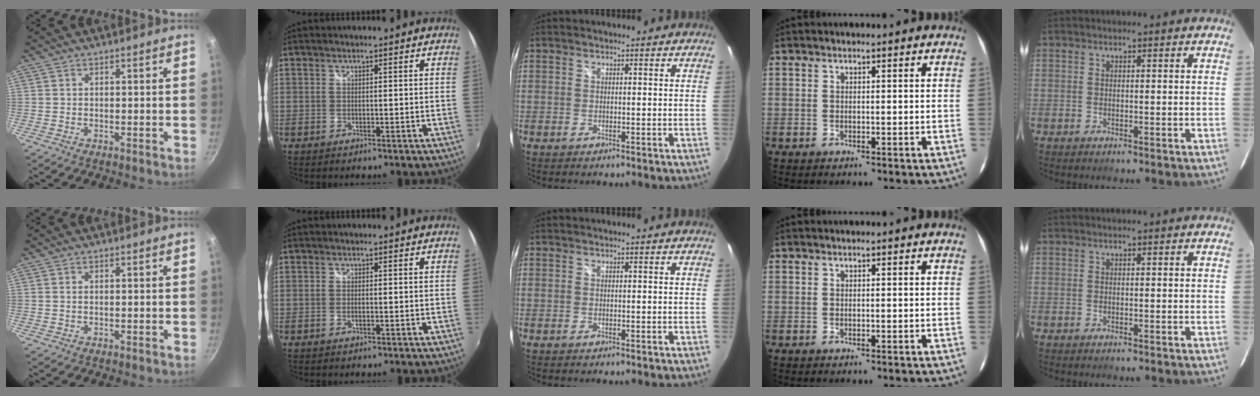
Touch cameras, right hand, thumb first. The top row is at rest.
{"thumb": {"total": 0.5, "force": [0.2, 0.1, 0.4], "torque": [-0.010, -0.002, 0.005]}, "index": {"total": 0.9, "force": [-0.3, 0.1, 0.8], "torque": [-0.016, 0.000, -0.007]}}